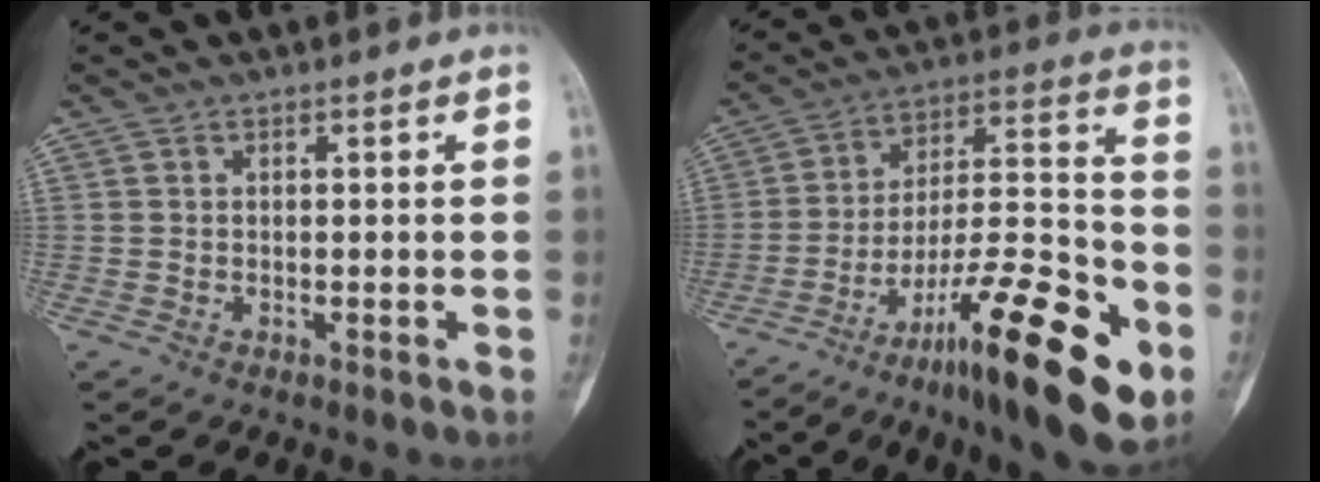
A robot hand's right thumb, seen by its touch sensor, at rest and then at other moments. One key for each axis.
{"total": 25.5, "fx": -13.3, "fy": 7.1, "fz": 20.6, "tx": -0.292, "ty": 0.083, "tz": -0.207}